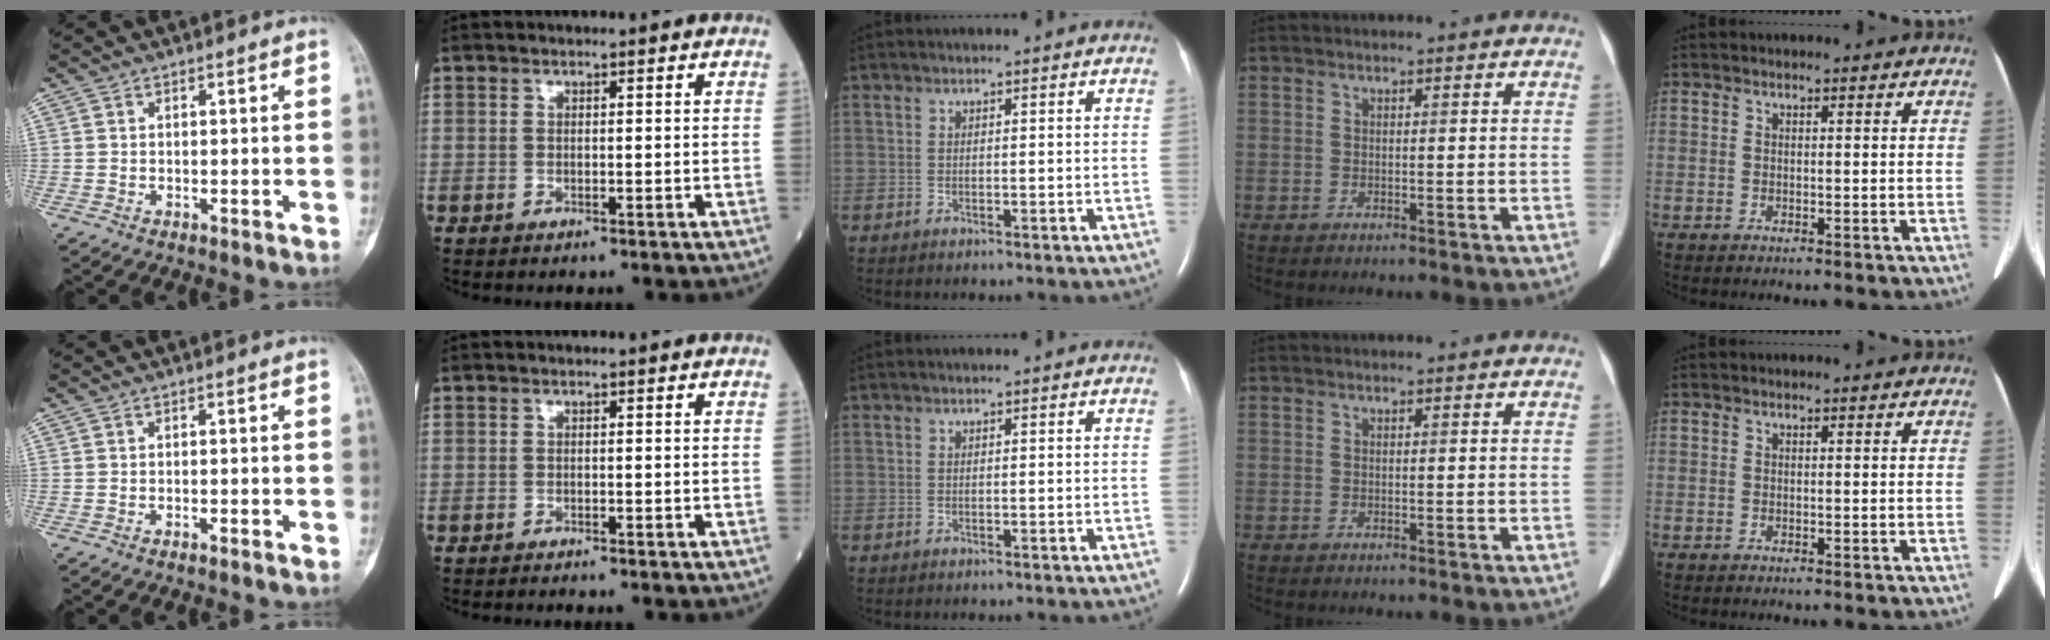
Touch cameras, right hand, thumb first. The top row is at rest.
{"thumb": {"total": 0.9, "force": [-0.8, 0.1, 0.5], "torque": [-0.014, 0.005, -0.008]}, "index": {"total": 1.5, "force": [-1.4, 0.0, 0.6], "torque": [-0.009, -0.001, -0.018]}}